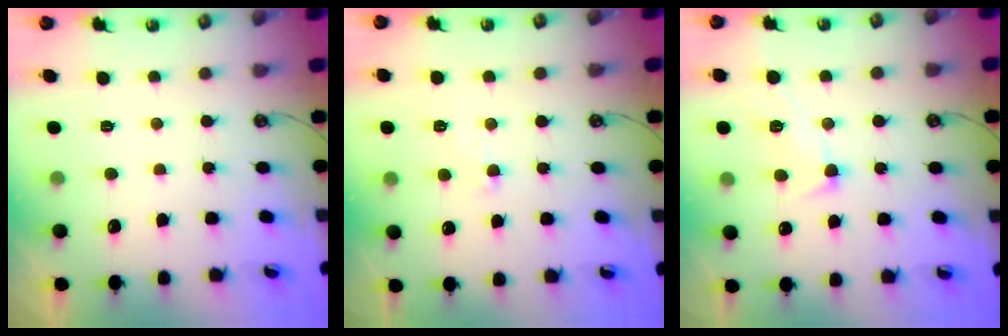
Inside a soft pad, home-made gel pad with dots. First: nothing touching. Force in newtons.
{"total": 0.6, "press": 0.0, "slide": 0.6}
{"total": 2.6, "press": 2.4, "slide": 1.0}